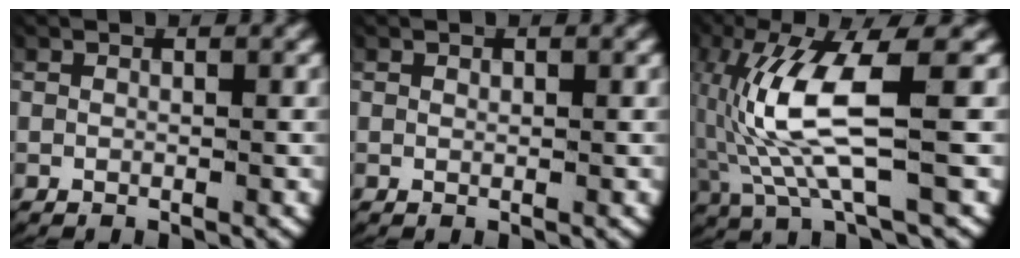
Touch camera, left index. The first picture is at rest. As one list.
[{"total": 0.0}, {"total": 8.0, "force": [-0.5, 2.4, 7.6], "torque": [-0.164, -0.009, 0.005]}]